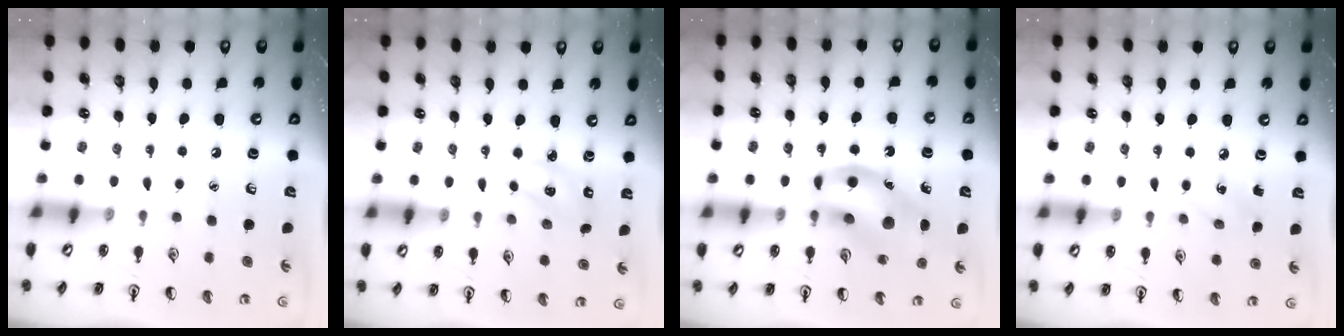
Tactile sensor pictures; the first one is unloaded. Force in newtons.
{"total": 2.5, "press": 2.4, "slide": 0.5}
{"total": 15.9, "press": 15.4, "slide": 3.6}
{"total": 3.7, "press": 3.5, "slide": 1.2}